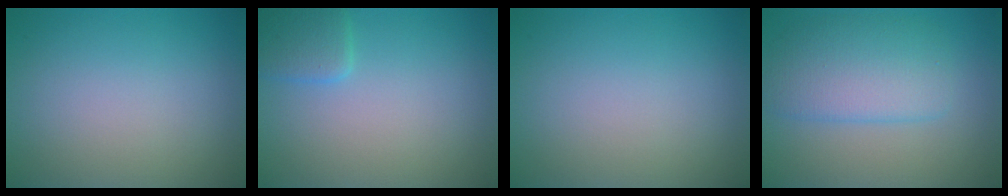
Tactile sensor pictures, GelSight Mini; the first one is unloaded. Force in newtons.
{"total": 2.1, "press": 2.1, "slide": 0.1}
{"total": 0.0}
{"total": 4.8, "press": 4.8, "slide": 0.1}